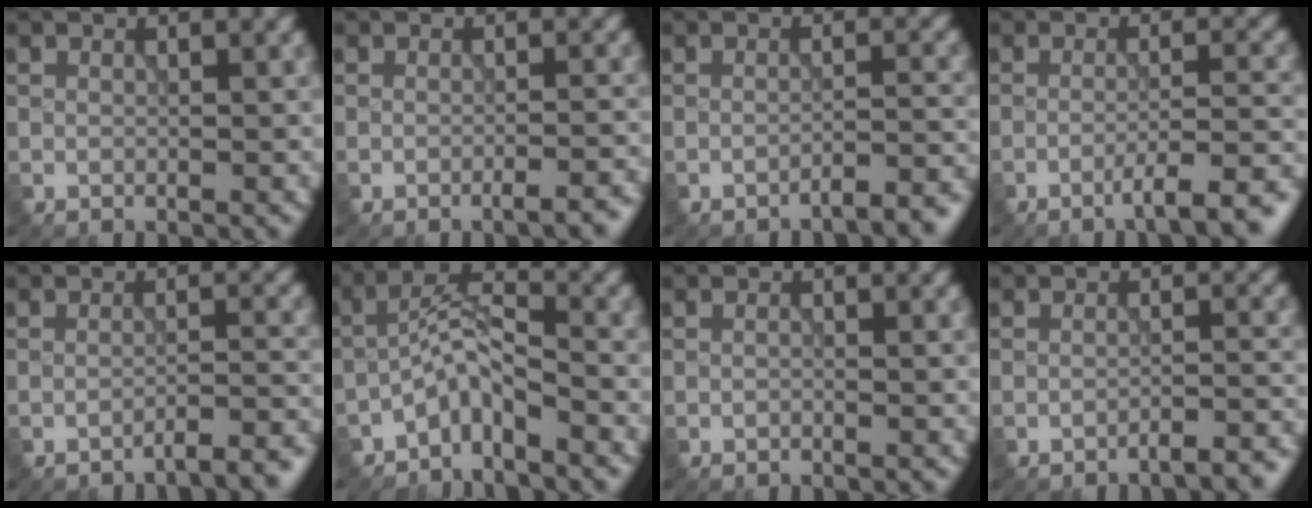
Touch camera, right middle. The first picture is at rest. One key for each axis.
{"total": 2.6, "fx": -1.7, "fy": 0.6, "fz": 1.9, "tx": -0.020, "ty": 0.006, "tz": -0.029}
{"total": 3.4, "fx": -2.7, "fy": 0.7, "fz": 1.9, "tx": -0.016, "ty": 0.009, "tz": -0.041}
{"total": 5.6, "fx": -3.4, "fy": 1.0, "fz": 4.4, "tx": -0.056, "ty": 0.008, "tz": -0.052}
{"total": 3.7, "fx": -3.1, "fy": 0.7, "fz": 2.0, "tx": -0.018, "ty": 0.010, "tz": -0.045}
{"total": 3.2, "fx": -2.4, "fy": 0.7, "fz": 2.1, "tx": -0.042, "ty": 0.014, "tz": -0.054}
{"total": 0.0}
{"total": 3.1, "fx": -2.5, "fy": 0.6, "fz": 1.7, "tx": -0.016, "ty": 0.008, "tz": -0.037}